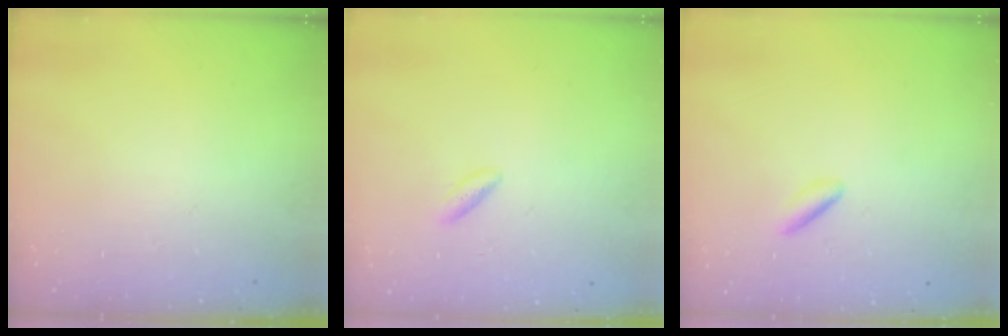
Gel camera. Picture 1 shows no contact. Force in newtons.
{"total": 2.2, "press": 1.9, "slide": 1.2}
{"total": 1.4, "press": 1.2, "slide": 0.7}